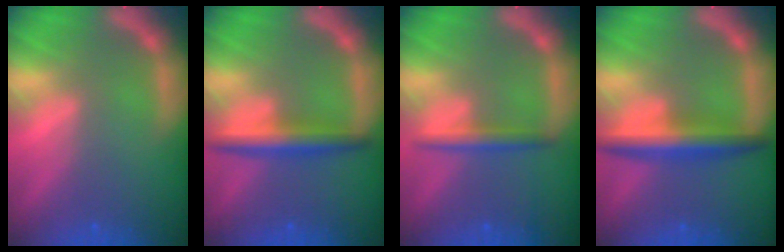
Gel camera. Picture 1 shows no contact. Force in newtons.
{"total": 4.0}
{"total": 2.4}
{"total": 5.0}